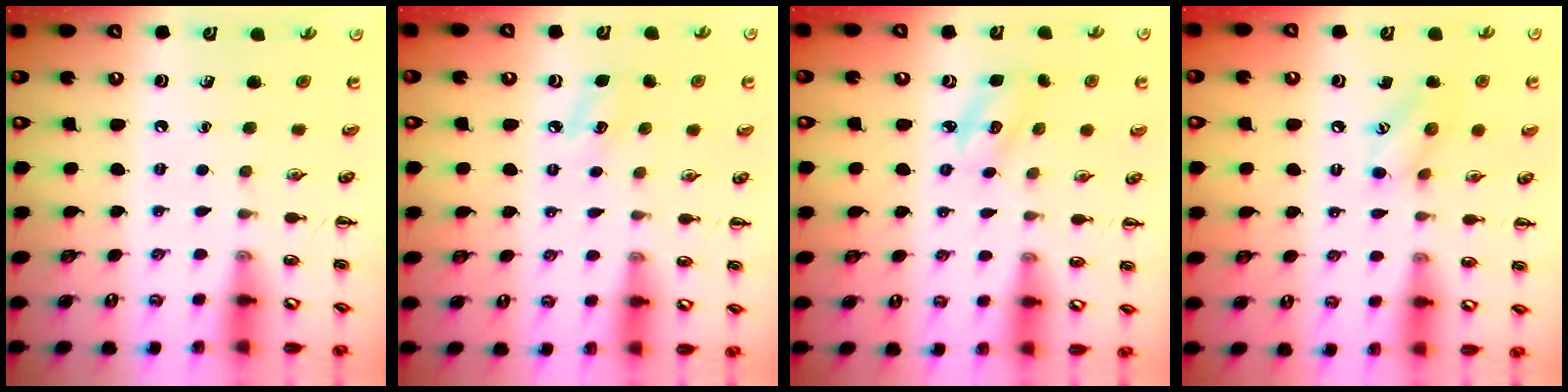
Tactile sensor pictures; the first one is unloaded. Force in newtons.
{"total": 6.6, "press": 6.3, "slide": 1.7}
{"total": 2.7, "press": 2.7, "slide": 0.4}
{"total": 8.1, "press": 8.1, "slide": 0.5}